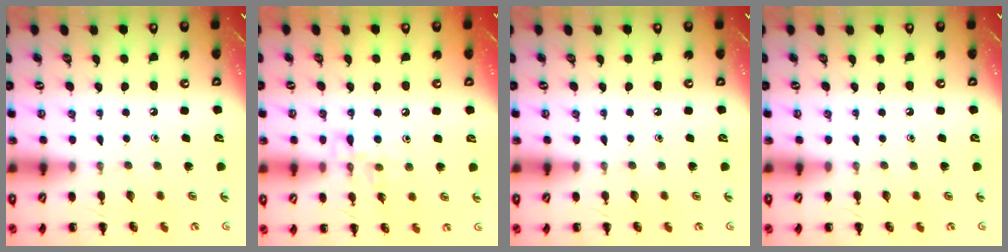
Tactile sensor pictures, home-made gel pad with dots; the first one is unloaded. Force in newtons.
{"total": 7.9, "press": 7.9, "slide": 0.5}
{"total": 0.0}
{"total": 0.0}